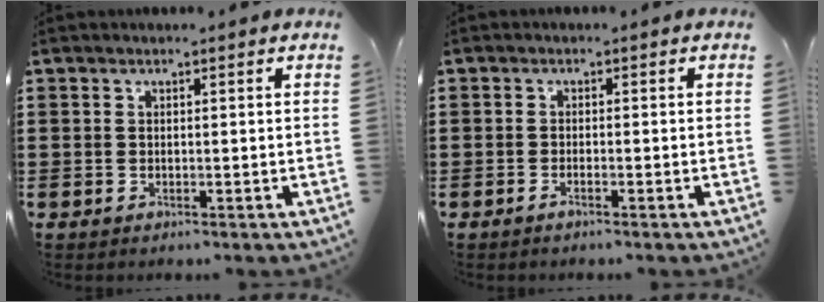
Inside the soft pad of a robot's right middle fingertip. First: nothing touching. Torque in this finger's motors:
{"motor_torque": [0.00, 0.02, -0.04, -0.01]}